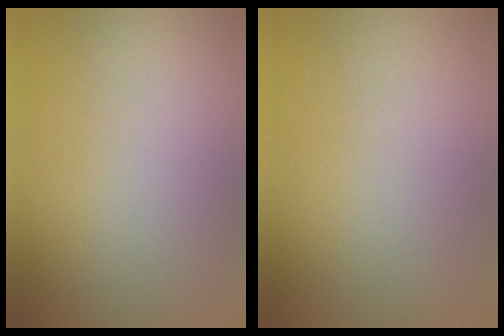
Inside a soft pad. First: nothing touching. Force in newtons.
{"total": 0.0}